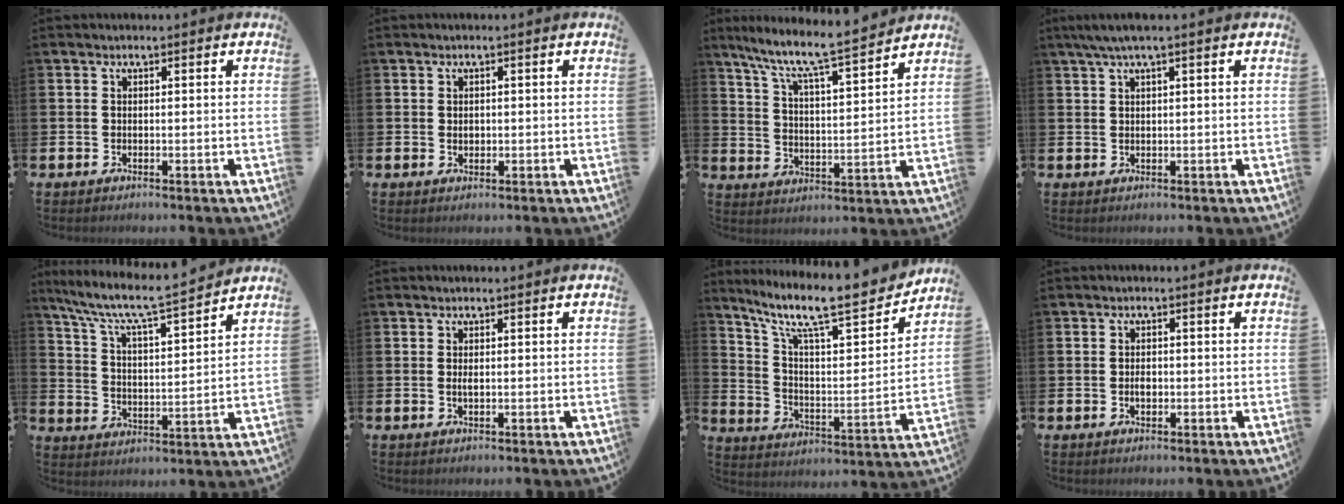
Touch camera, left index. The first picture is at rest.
{"total": 0.9, "force": [0.3, 0.7, 0.4], "torque": [0.007, -0.001, 0.001]}
{"total": 8.3, "force": [7.7, 0.2, 3.2], "torque": [-0.095, -0.060, 0.129]}
{"total": 2.5, "force": [1.5, 0.0, 2.0], "torque": [-0.041, 0.003, 0.027]}
{"total": 7.9, "force": [7.2, 0.6, 3.2], "torque": [-0.095, -0.053, 0.119]}
{"total": 0.8, "force": [0.1, 0.3, 0.7], "torque": [-0.007, -0.001, -0.001]}
{"total": 12.5, "force": [10.4, 2.4, 6.4], "torque": [-0.151, -0.069, 0.173]}
{"total": 1.5, "force": [-0.2, 0.9, 1.1], "torque": [-0.004, -0.001, -0.010]}